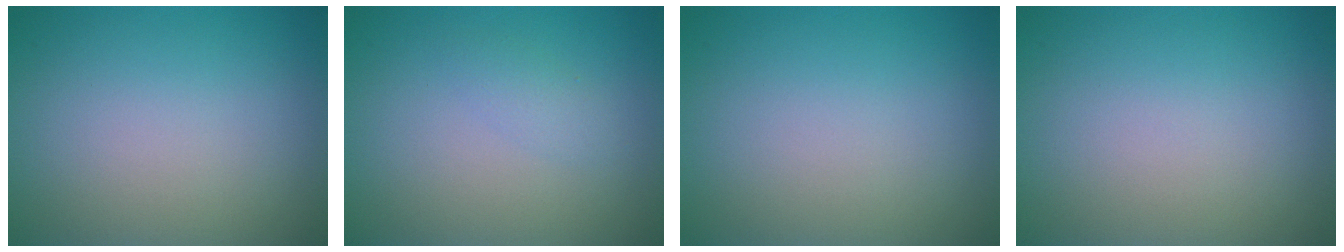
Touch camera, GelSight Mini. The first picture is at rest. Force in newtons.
{"total": 1.2, "press": 1.2, "slide": 0.0}
{"total": 0.0}
{"total": 0.0}